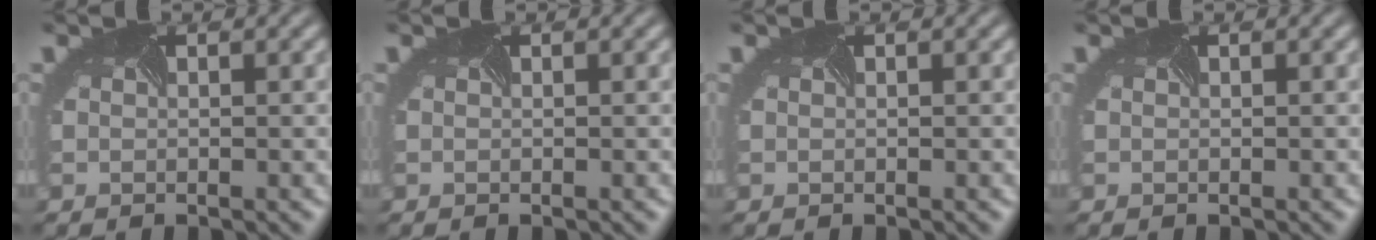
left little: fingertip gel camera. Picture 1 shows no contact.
{"total": 0.0}
{"total": 0.0}
{"total": 0.0}